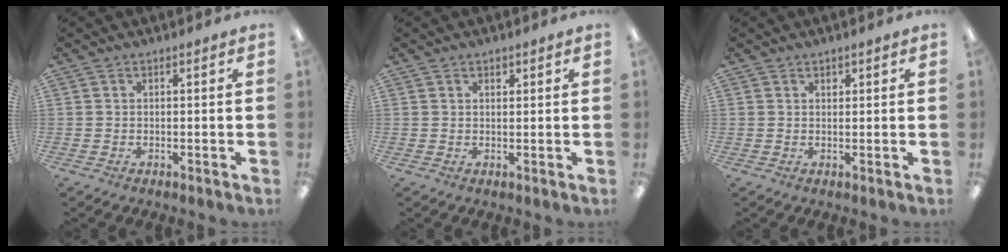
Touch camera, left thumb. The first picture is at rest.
{"total": 1.2, "force": [0.9, 0.6, 0.4], "torque": [-0.001, -0.004, 0.015]}
{"total": 1.0, "force": [0.8, 0.5, 0.4], "torque": [-0.001, -0.003, 0.013]}